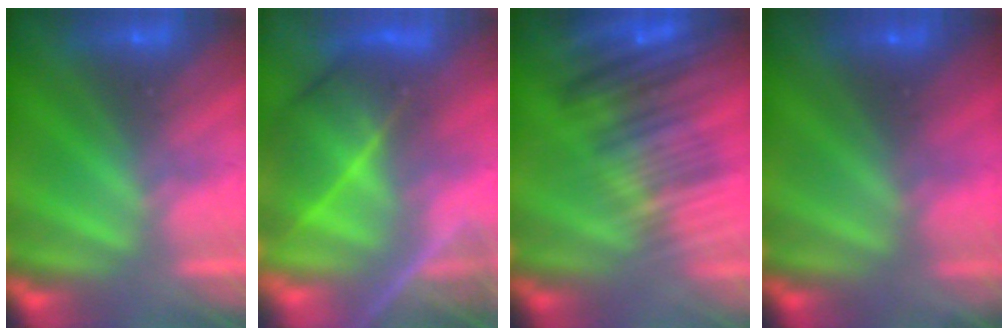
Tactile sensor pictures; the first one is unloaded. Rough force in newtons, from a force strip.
{"total": 7.4}
{"total": 9.4}
{"total": 8.0}